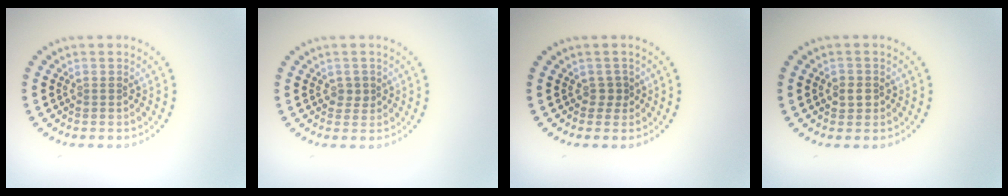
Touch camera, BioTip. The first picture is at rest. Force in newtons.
{"total": 1.2, "press": 1.1, "slide": 0.5}
{"total": 1.0, "press": 0.8, "slide": 0.6}
{"total": 1.4, "press": 1.4, "slide": 0.4}